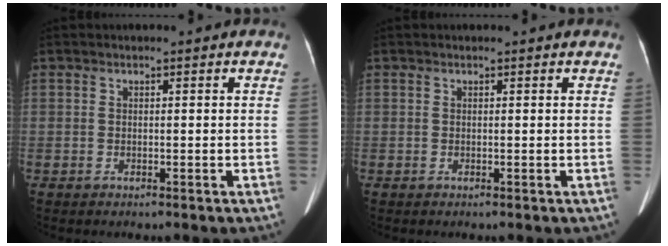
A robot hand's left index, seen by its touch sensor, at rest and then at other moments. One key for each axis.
{"total": 0.7, "fx": 0.7, "fy": 0.0, "fz": 0.1, "tx": -0.005, "ty": 0.002, "tz": 0.005}